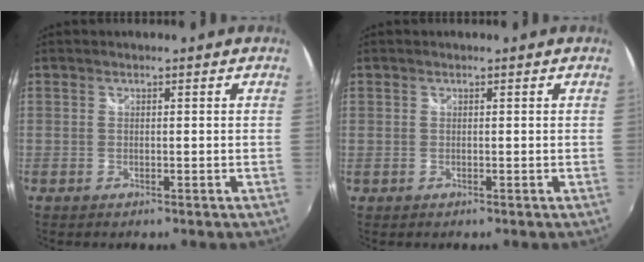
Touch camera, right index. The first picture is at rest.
{"total": 0.7, "force": [0.0, 0.7, -0.2], "torque": [0.002, 0.000, -0.001]}